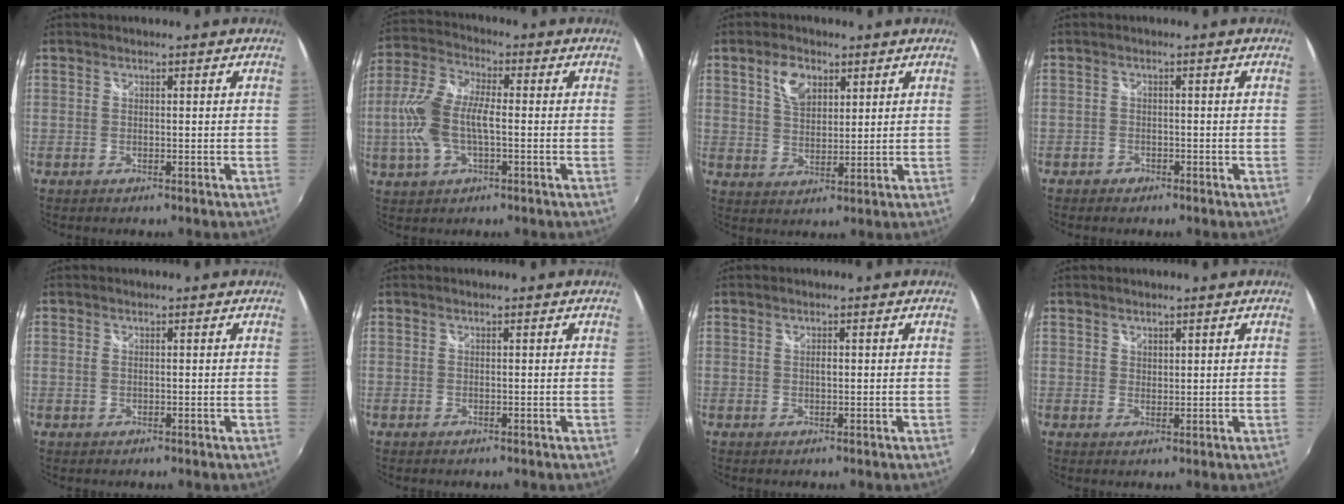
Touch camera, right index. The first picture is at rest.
{"total": 11.6, "force": [-1.5, 5.4, 10.1], "torque": [-0.224, 0.009, -0.031]}
{"total": 6.2, "force": [3.0, 3.7, 3.9], "torque": [-0.069, 0.013, 0.056]}
{"total": 2.0, "force": [-1.3, 1.4, 0.3], "torque": [-0.012, 0.001, -0.022]}
{"total": 0.7, "force": [0.1, 0.4, 0.5], "torque": [-0.013, -0.002, 0.000]}
{"total": 0.0}
{"total": 0.8, "force": [0.1, 0.4, 0.6], "torque": [-0.011, 0.001, 0.001]}
{"total": 1.4, "force": [1.0, 0.9, 0.2], "torque": [0.002, 0.002, 0.016]}